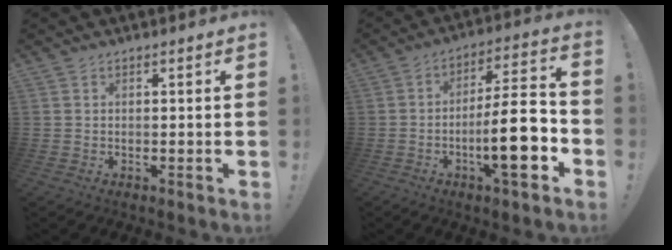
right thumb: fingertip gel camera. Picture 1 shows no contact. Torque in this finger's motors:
{"motor_torque": [0.20, 0.42, 1.38, -0.57, 0.17]}